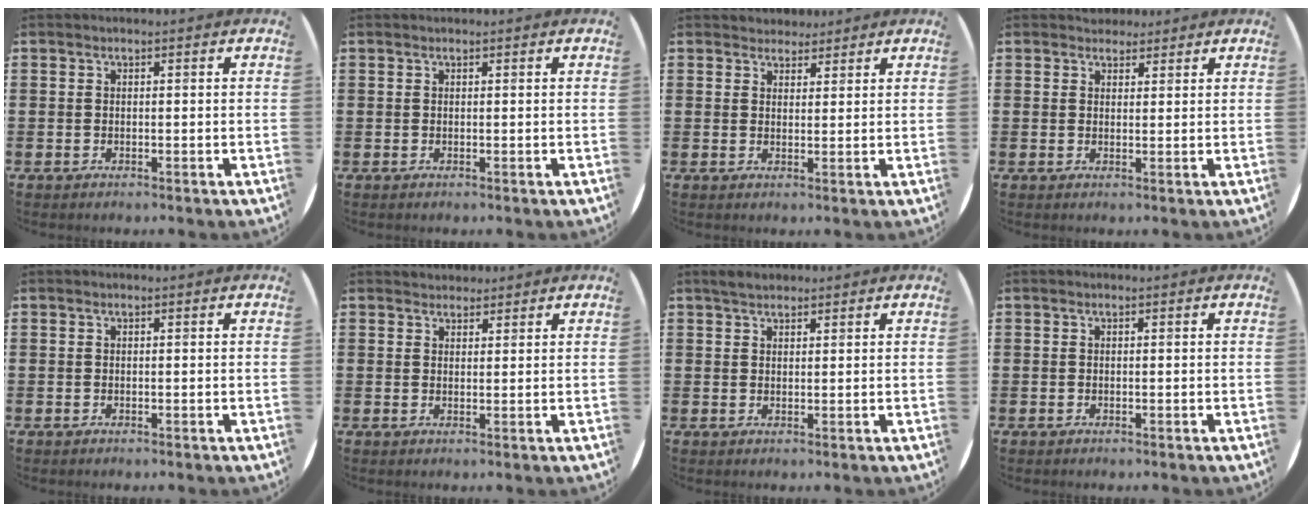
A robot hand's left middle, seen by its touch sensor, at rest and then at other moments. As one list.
[{"total": 0.0}, {"total": 2.1, "force": [2.0, 0.7, -0.1], "torque": [0.000, 0.002, 0.039]}, {"total": 1.6, "force": [1.5, 0.6, -0.1], "torque": [0.009, 0.001, 0.028]}, {"total": 0.0}, {"total": 1.7, "force": [1.6, 0.6, -0.1], "torque": [0.001, 0.005, 0.031]}, {"total": 1.8, "force": [1.7, 0.6, 0.4], "torque": [-0.002, 0.002, 0.030]}, {"total": 0.0}]